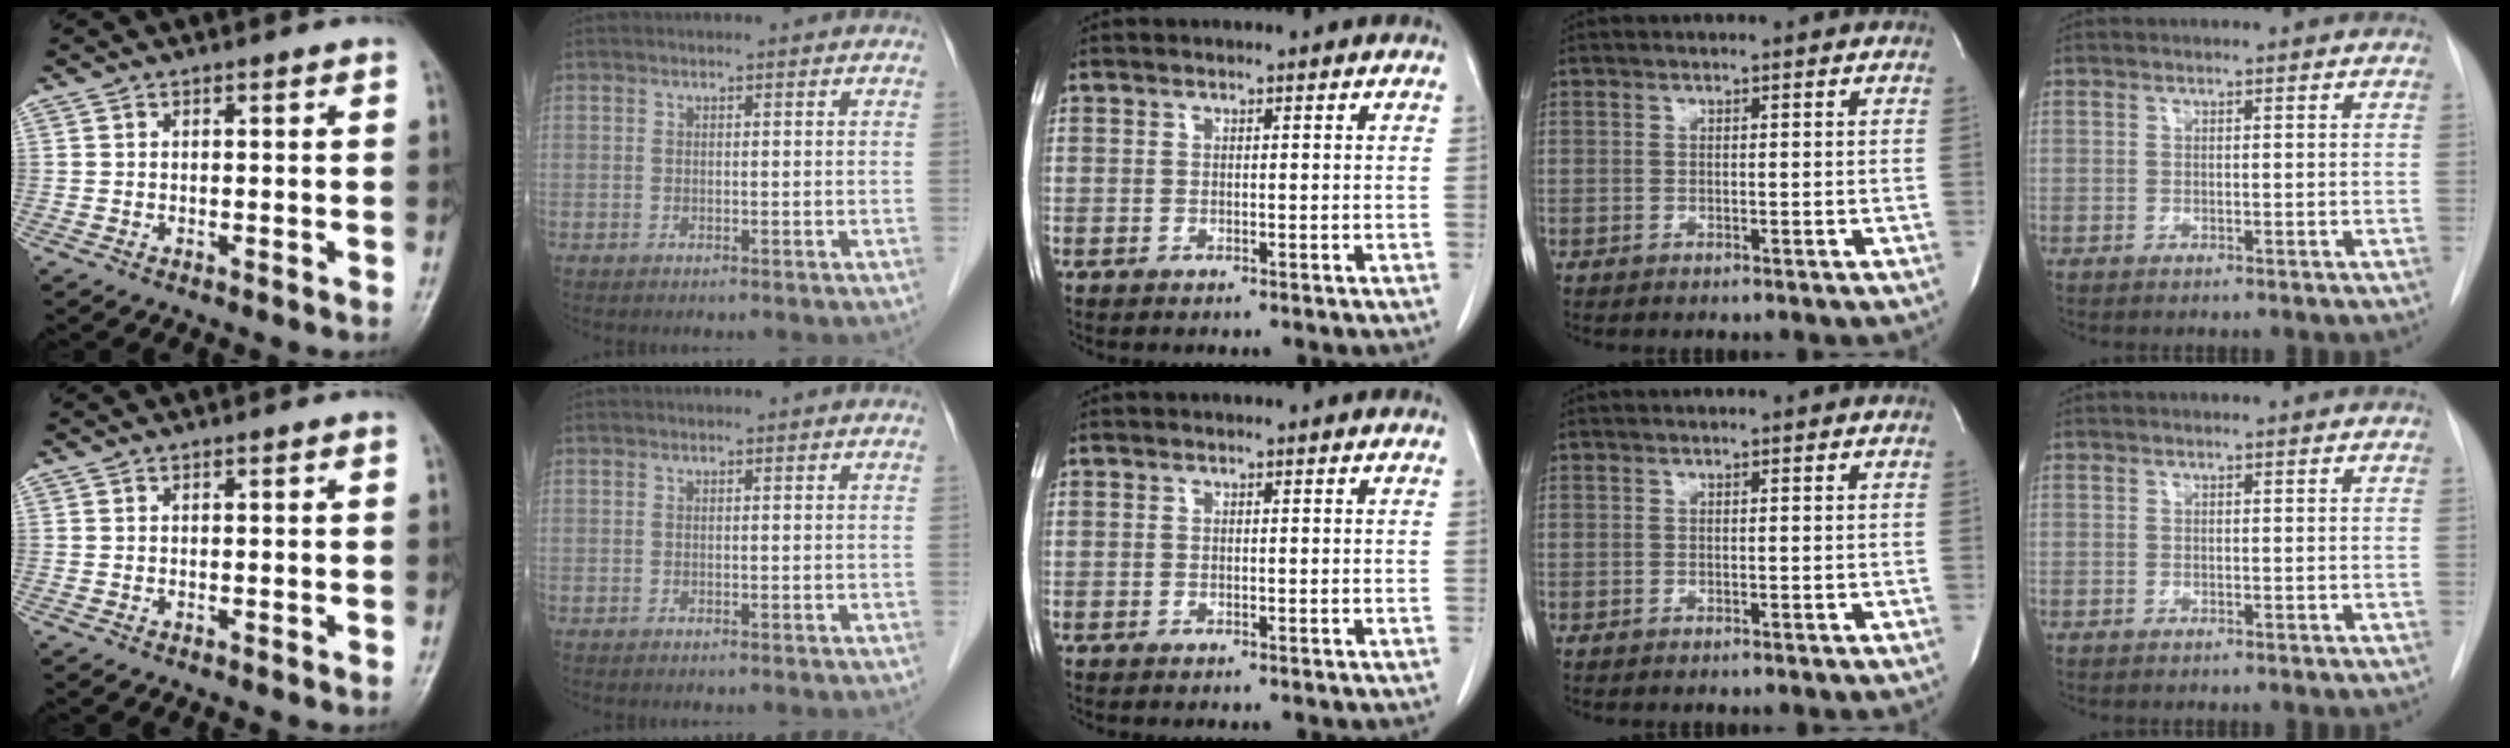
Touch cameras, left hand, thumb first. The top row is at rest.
{}